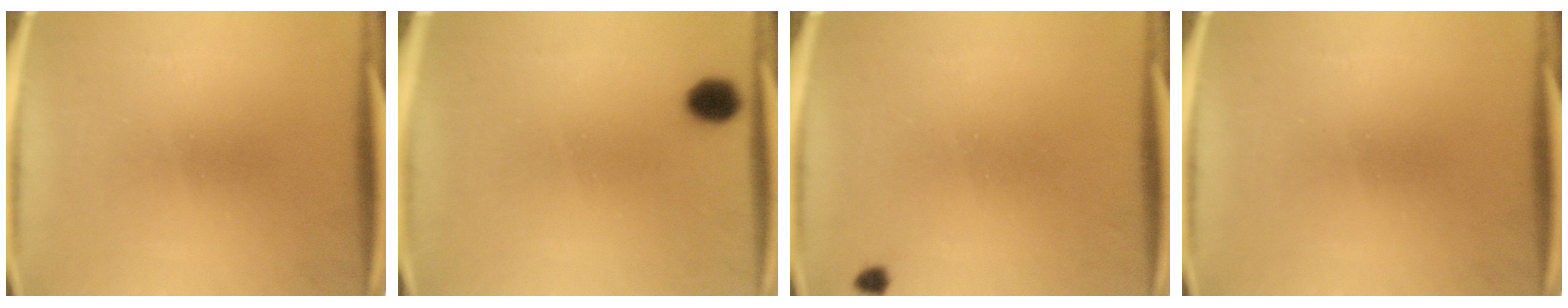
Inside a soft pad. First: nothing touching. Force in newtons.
{"total": 2.3}
{"total": 1.0}
{"total": 0.0}